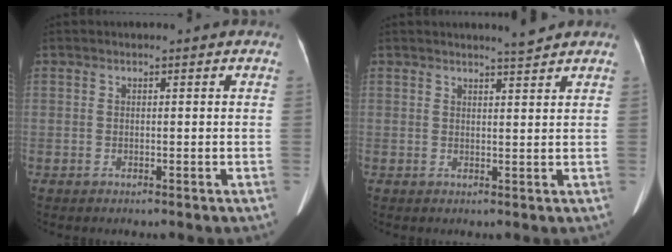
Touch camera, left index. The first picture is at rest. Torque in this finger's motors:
{"motor_torque": [-0.43, -0.28, -0.20, 0.00]}